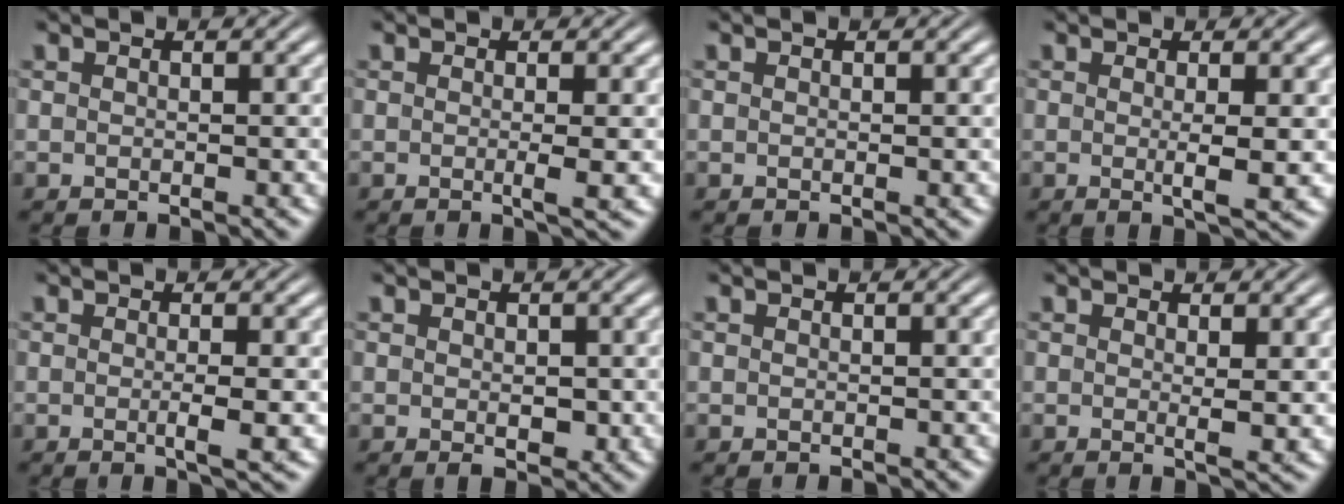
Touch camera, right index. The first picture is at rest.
{"total": 1.5, "force": [0.0, -0.2, 1.5], "torque": [-0.025, -0.004, -0.003]}
{"total": 0.0}
{"total": 2.5, "force": [0.1, -0.1, 2.5], "torque": [-0.044, -0.011, 0.002]}
{"total": 1.9, "force": [-0.2, -0.1, 1.9], "torque": [-0.032, -0.004, -0.007]}
{"total": 1.6, "force": [-0.3, 0.9, 1.3], "torque": [-0.023, -0.015, 0.003]}
{"total": 0.0}
{"total": 1.5, "force": [0.5, -0.1, 1.4], "torque": [-0.024, -0.011, 0.008]}